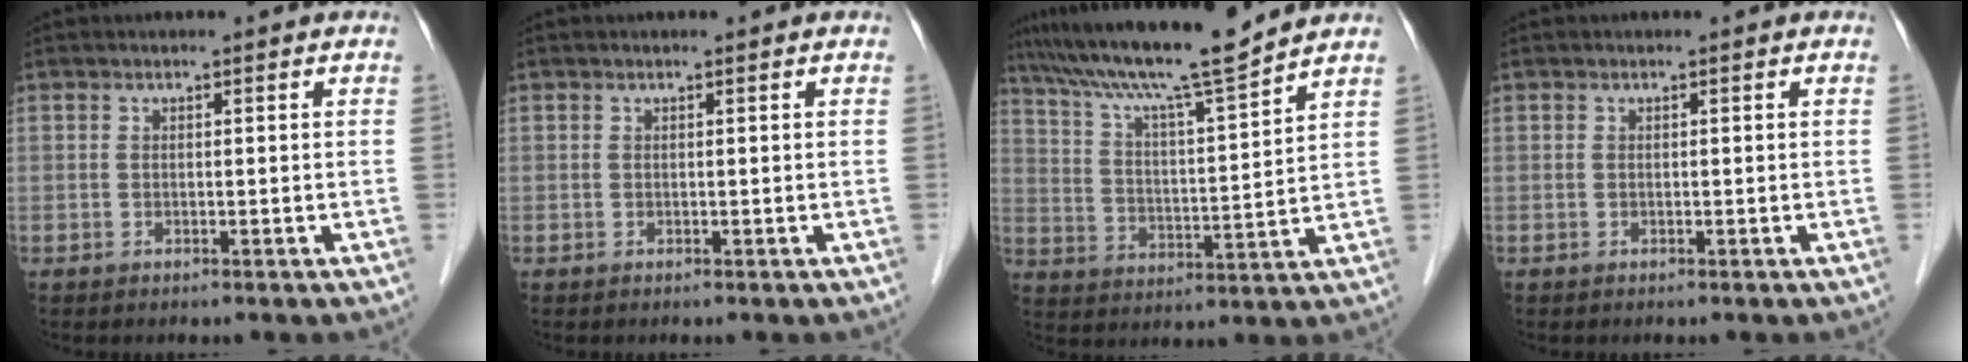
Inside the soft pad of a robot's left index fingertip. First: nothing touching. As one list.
[{"total": 0.0}, {"total": 14.6, "force": [12.6, -0.8, 7.3], "torque": [-0.133, 0.006, 0.210]}, {"total": 0.0}]